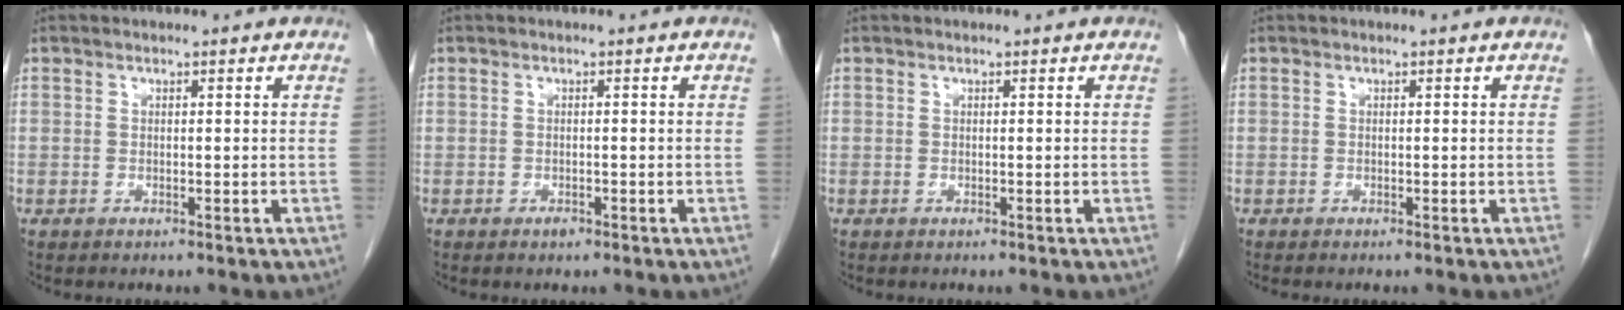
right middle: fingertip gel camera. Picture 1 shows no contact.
{"total": 0.8, "force": [-0.5, 0.4, 0.4], "torque": [-0.007, 0.001, -0.006]}
{"total": 0.0}
{"total": 0.0}